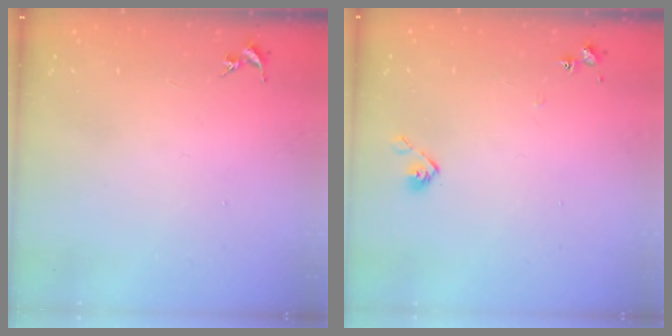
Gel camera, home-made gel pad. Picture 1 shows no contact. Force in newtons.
{"total": 7.4, "press": 7.3, "slide": 0.6}